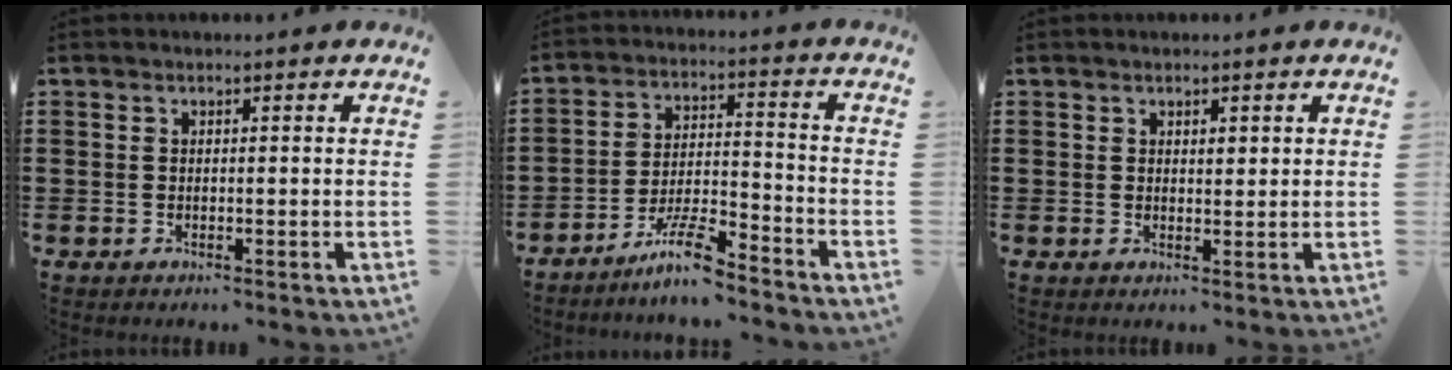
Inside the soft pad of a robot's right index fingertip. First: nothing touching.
{"total": 8.2, "force": [-6.6, 1.1, 4.7], "torque": [-0.093, 0.007, -0.125]}
{"total": 1.1, "force": [0.7, 0.6, 0.5], "torque": [-0.002, 0.001, 0.012]}